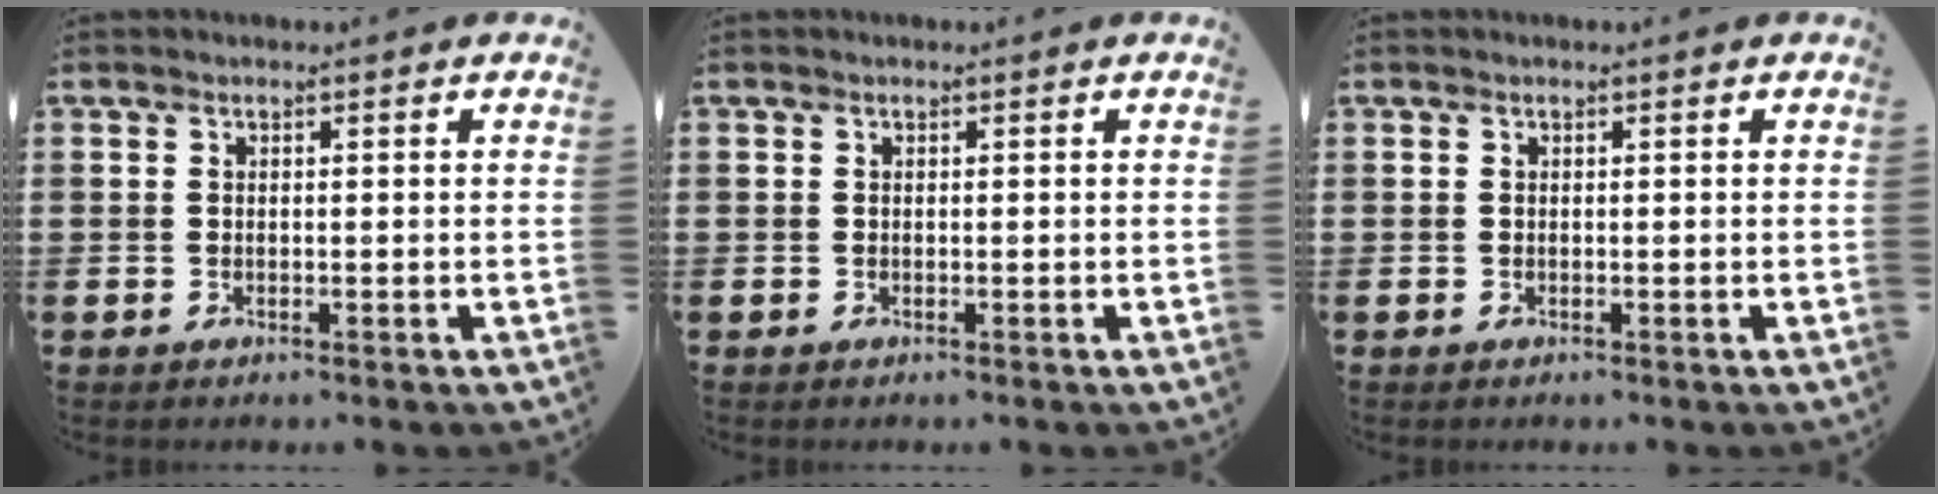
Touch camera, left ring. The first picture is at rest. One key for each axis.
{"total": 0.0}
{"total": 0.0}